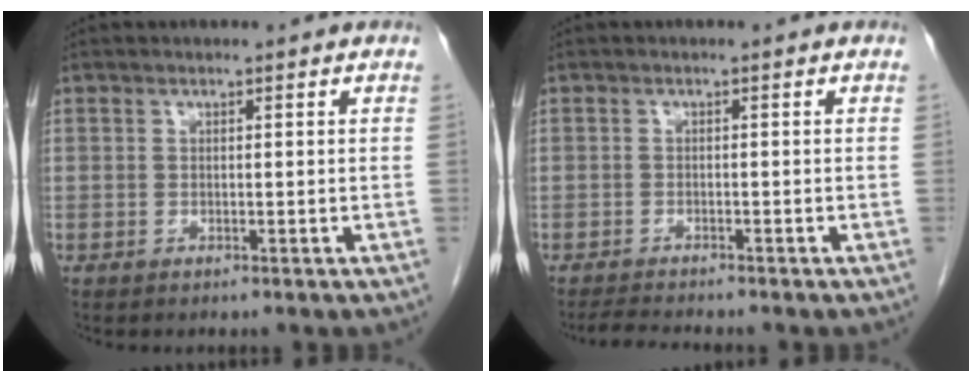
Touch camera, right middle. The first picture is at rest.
{"total": 3.0, "force": [-2.8, -0.3, 0.9], "torque": [-0.024, -0.016, -0.047]}